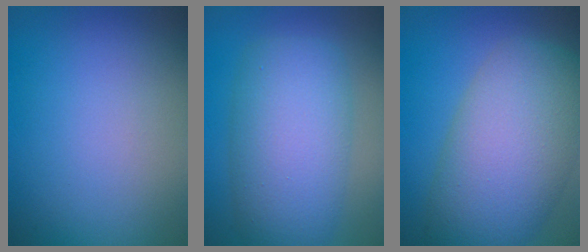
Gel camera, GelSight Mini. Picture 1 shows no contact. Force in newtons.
{"total": 8.4, "press": 8.3, "slide": 0.4}
{"total": 10.9, "press": 10.9, "slide": 0.5}